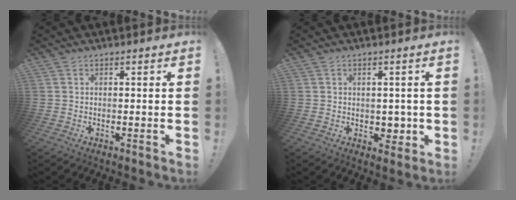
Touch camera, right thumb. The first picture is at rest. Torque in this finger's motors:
{"motor_torque": [0.21, -0.33, 0.03, 0.08, -0.01]}